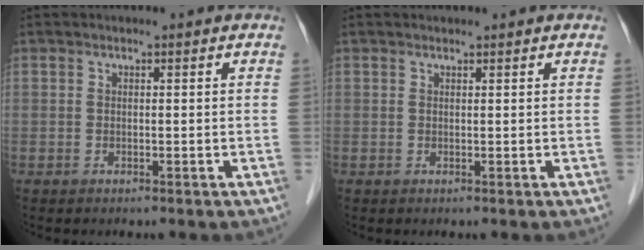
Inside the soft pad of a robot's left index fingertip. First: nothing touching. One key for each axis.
{"total": 0.8, "fx": 0.8, "fy": 0.1, "fz": 0.1, "tx": -0.008, "ty": 0.006, "tz": 0.014}